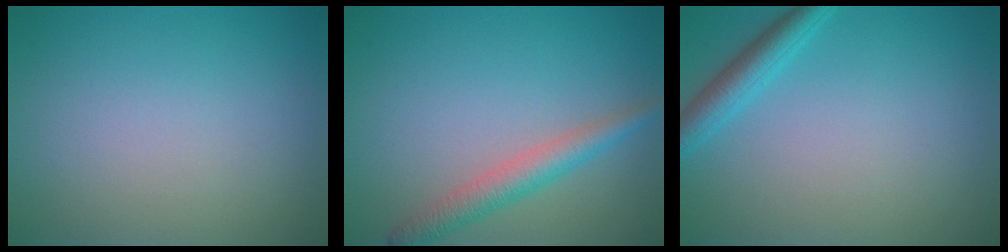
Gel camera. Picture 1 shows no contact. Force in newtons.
{"total": 2.9, "press": 2.9, "slide": 0.1}
{"total": 2.7, "press": 2.7, "slide": 0.1}